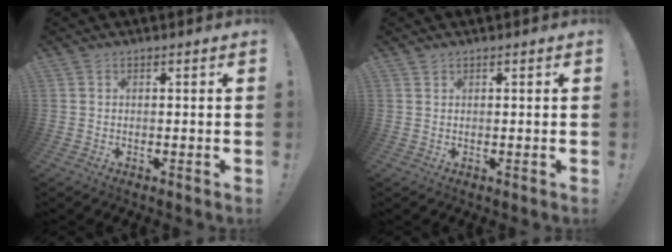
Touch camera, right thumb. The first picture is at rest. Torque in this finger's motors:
{"motor_torque": [-0.04, 0.12, 0.07, -0.12, 0.00]}